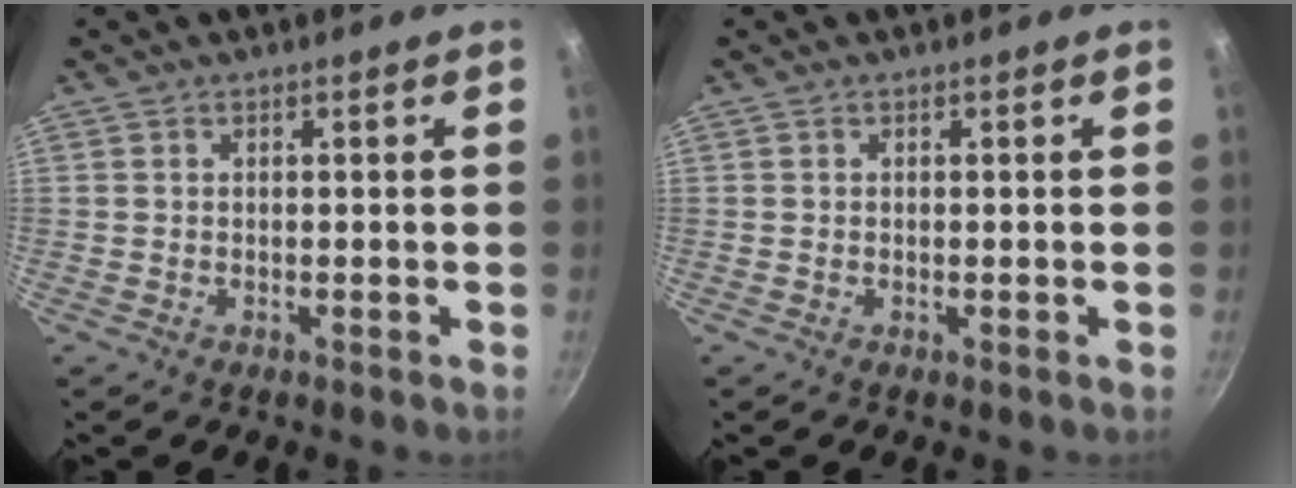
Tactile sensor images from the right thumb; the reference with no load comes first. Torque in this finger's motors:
{"motor_torque": [0.14, 0.07, -0.29, 0.24, -0.01]}